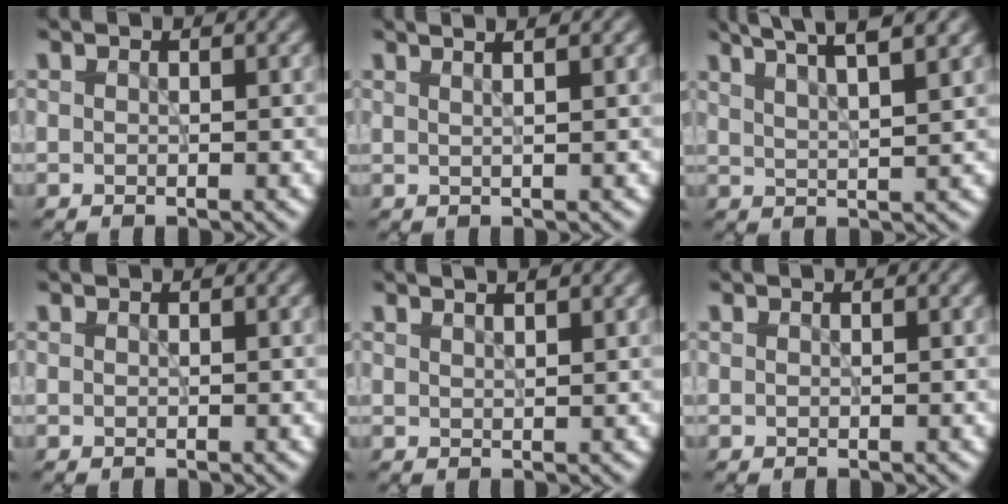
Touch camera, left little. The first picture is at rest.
{"total": 4.1, "force": [2.4, 1.8, 2.8], "torque": [-0.014, 0.029, -0.003]}
{"total": 7.1, "force": [5.1, 1.5, 4.7], "torque": [-0.050, 0.026, 0.051]}
{"total": 0.0}
{"total": 3.2, "force": [2.2, 1.2, 2.0], "torque": [0.000, 0.016, 0.002]}
{"total": 0.0}